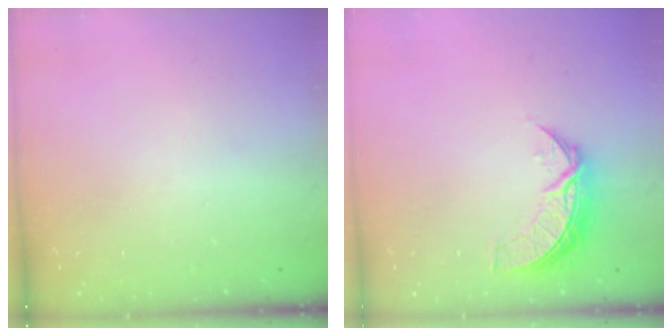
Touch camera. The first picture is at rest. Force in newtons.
{"total": 7.3, "press": 7.3, "slide": 0.5}